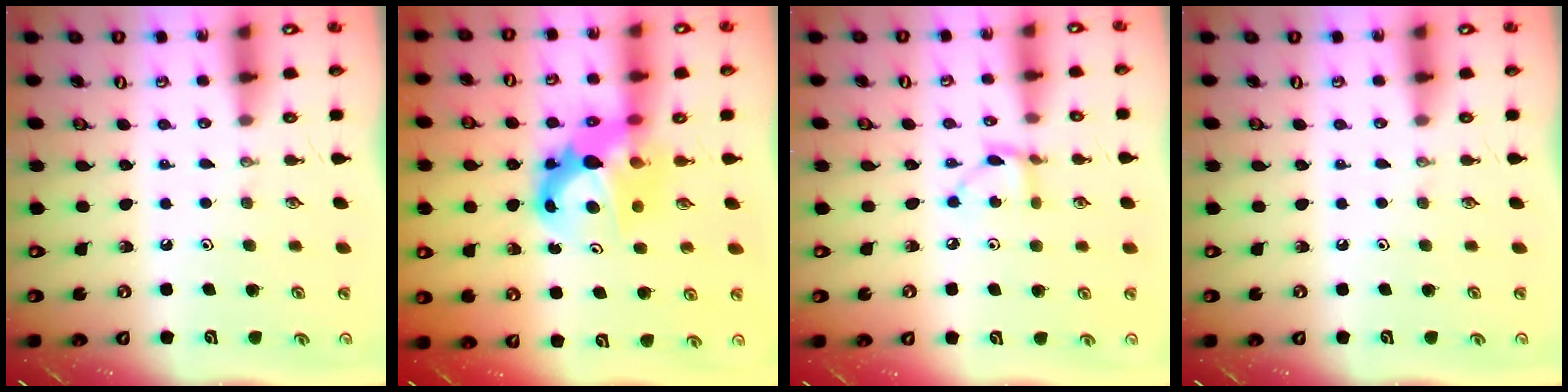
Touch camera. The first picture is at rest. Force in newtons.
{"total": 9.6, "press": 9.5, "slide": 0.5}
{"total": 4.0, "press": 4.0, "slide": 0.2}
{"total": 0.0}